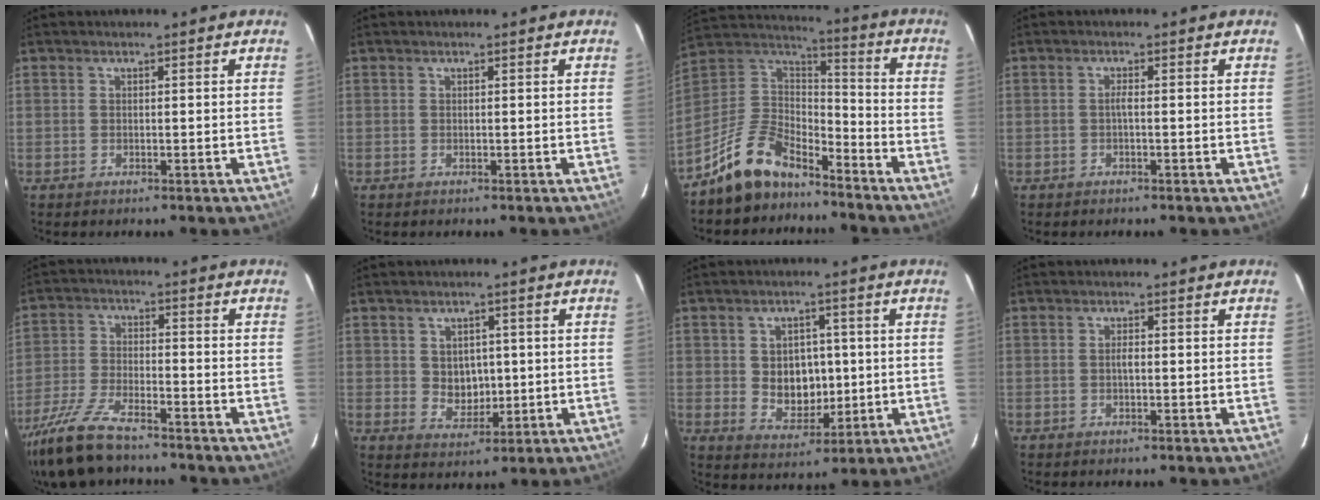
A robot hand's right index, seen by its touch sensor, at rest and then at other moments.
{"total": 0.0}
{"total": 14.8, "force": [-11.5, 6.7, 6.5], "torque": [-0.161, 0.024, -0.205]}
{"total": 1.0, "force": [-0.3, 0.0, 1.0], "torque": [-0.018, 0.004, -0.007]}
{"total": 14.1, "force": [-11.3, 4.0, 7.4], "torque": [-0.172, -0.023, -0.216]}
{"total": 5.1, "force": [0.4, 4.4, 2.7], "torque": [-0.044, 0.002, 0.018]}
{"total": 8.0, "force": [0.1, 6.4, 4.9], "torque": [-0.090, 0.004, 0.019]}
{"total": 1.0, "force": [-0.2, 0.4, 0.9], "torque": [-0.018, 0.004, -0.004]}